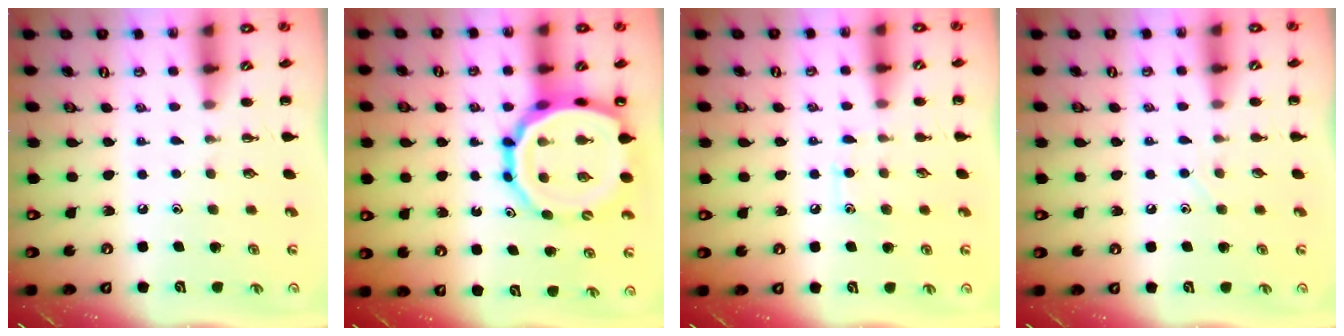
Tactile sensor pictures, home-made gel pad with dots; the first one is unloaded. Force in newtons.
{"total": 18.0, "press": 17.5, "slide": 4.1}
{"total": 7.8, "press": 7.4, "slide": 2.2}
{"total": 2.4, "press": 2.3, "slide": 0.7}